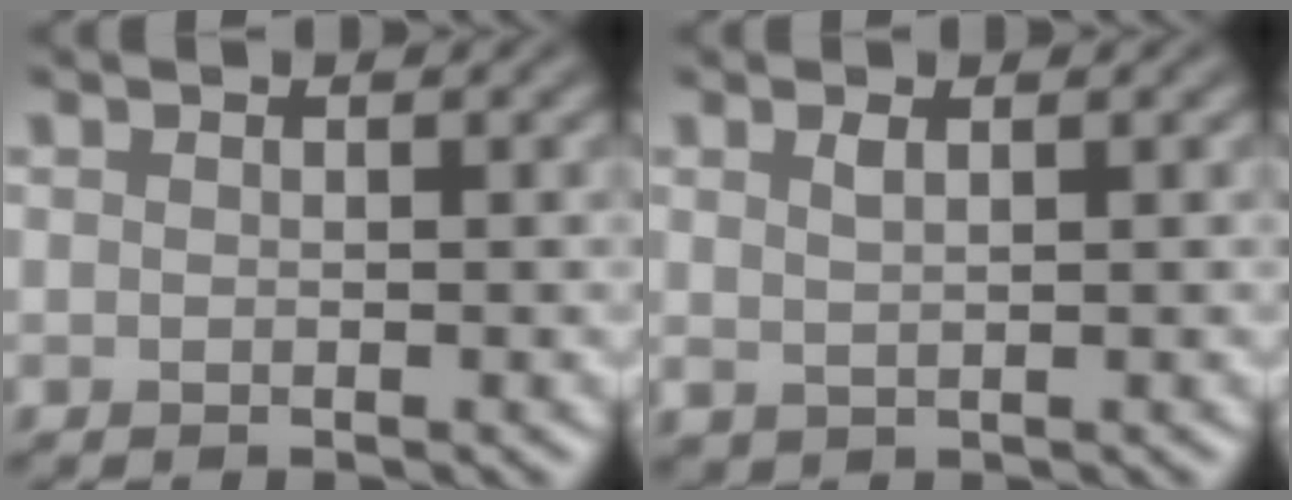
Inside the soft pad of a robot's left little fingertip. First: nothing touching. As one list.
[{"total": 1.2, "force": [0.7, 0.4, 0.9], "torque": [-0.021, 0.000, 0.016]}]